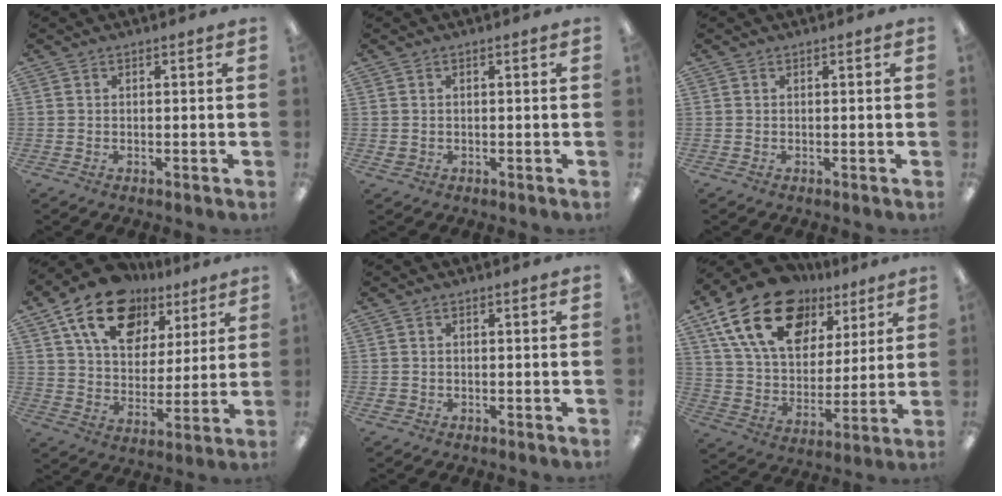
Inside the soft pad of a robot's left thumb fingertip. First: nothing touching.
{"total": 1.0, "force": [0.2, 0.9, 0.4], "torque": [-0.008, 0.004, 0.003]}
{"total": 0.0}
{"total": 17.6, "force": [10.3, 11.2, 8.7], "torque": [-0.148, -0.043, 0.190]}
{"total": 1.0, "force": [-0.1, 0.9, 0.2], "torque": [-0.005, 0.005, -0.004]}
{"total": 22.1, "force": [12.3, 13.7, 12.3], "torque": [-0.224, -0.055, 0.223]}